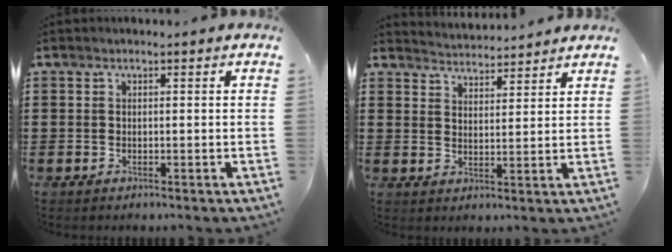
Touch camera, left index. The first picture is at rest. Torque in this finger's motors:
{"motor_torque": [-0.03, 0.01, 0.01, -0.01]}